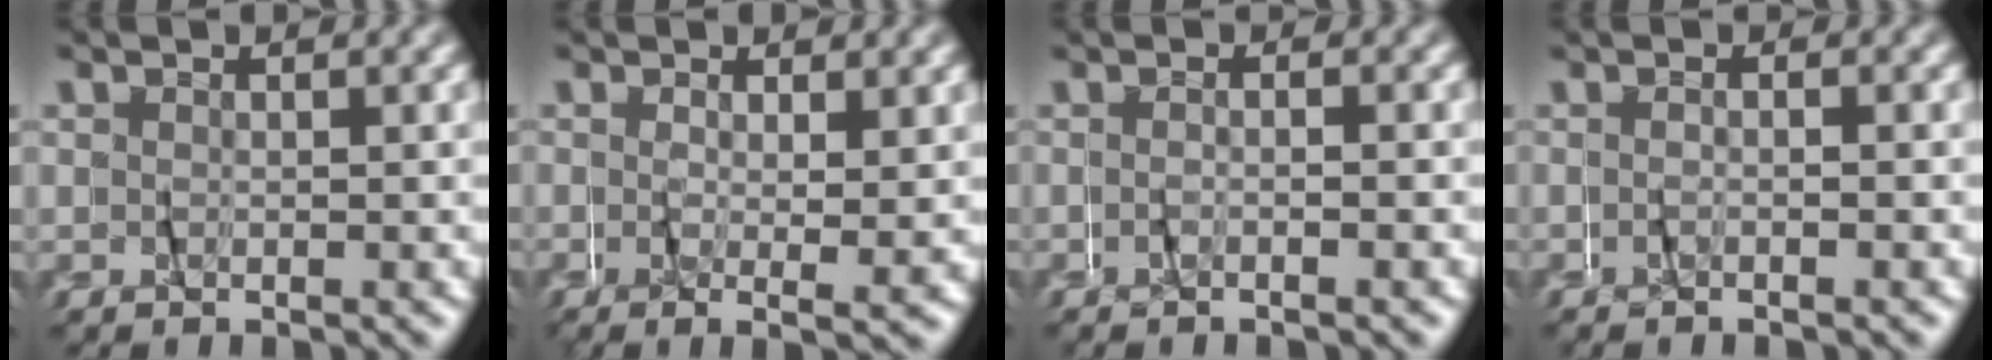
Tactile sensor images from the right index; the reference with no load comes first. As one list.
[{"total": 2.6, "force": [-1.4, -2.1, 0.4], "torque": [-0.007, -0.018, -0.012]}, {"total": 2.5, "force": [-1.8, -1.6, -0.5], "torque": [0.006, 0.003, -0.034]}, {"total": 2.6, "force": [-1.8, -1.7, -0.8], "torque": [0.007, -0.001, -0.032]}]